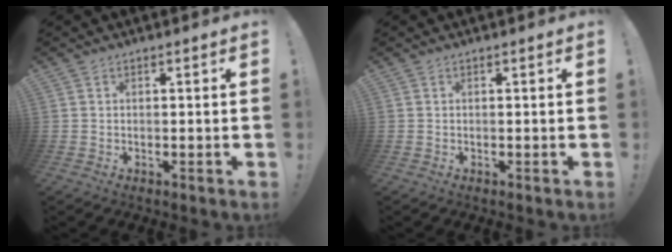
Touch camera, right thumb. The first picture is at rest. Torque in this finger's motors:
{"motor_torque": [0.22, -0.22, 0.00, 0.00, 0.00]}